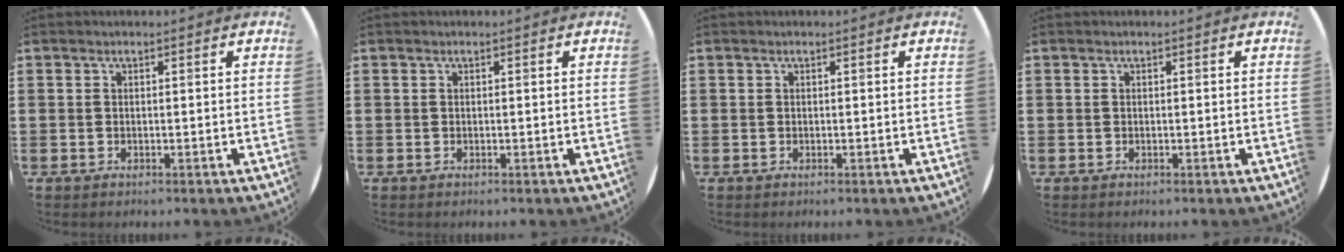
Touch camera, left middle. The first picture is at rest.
{"total": 0.0}
{"total": 0.0}
{"total": 0.0}